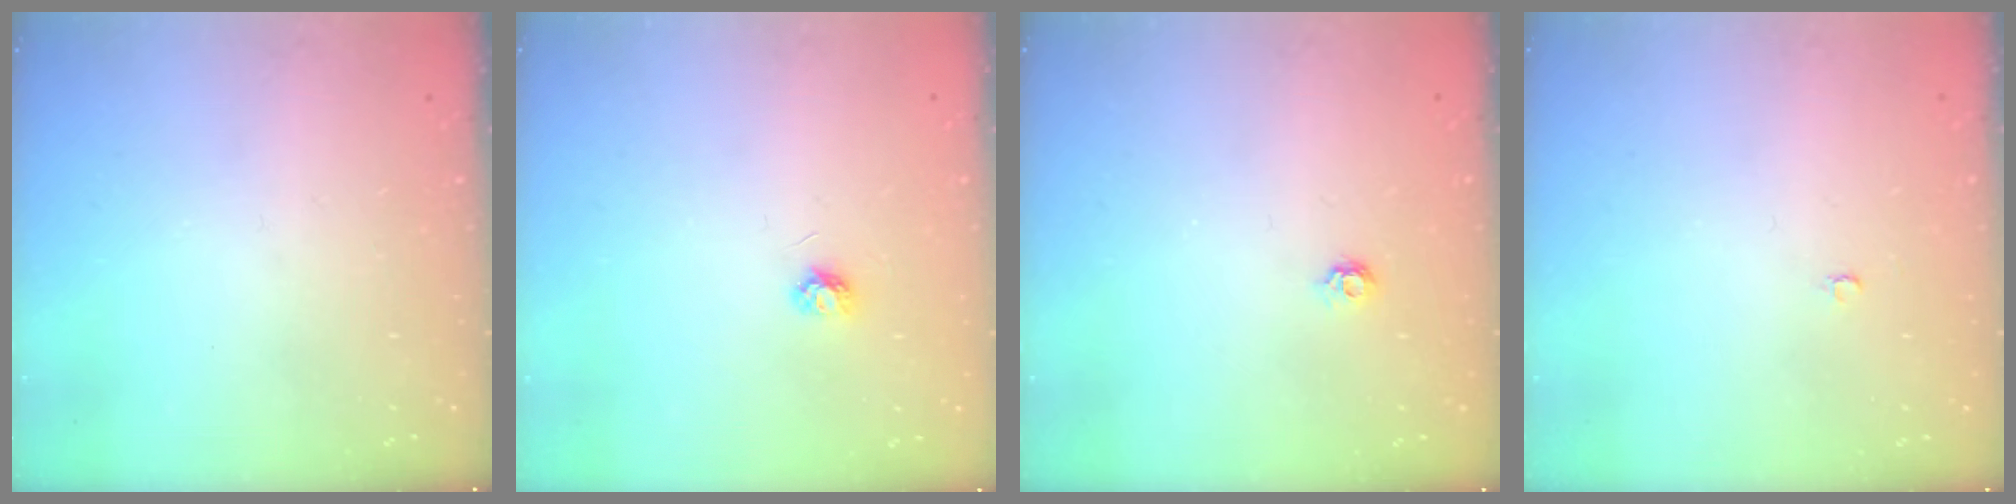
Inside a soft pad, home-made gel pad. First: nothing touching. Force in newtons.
{"total": 3.5, "press": 3.4, "slide": 0.3}
{"total": 4.6, "press": 4.6, "slide": 0.7}
{"total": 2.1, "press": 2.1, "slide": 0.2}